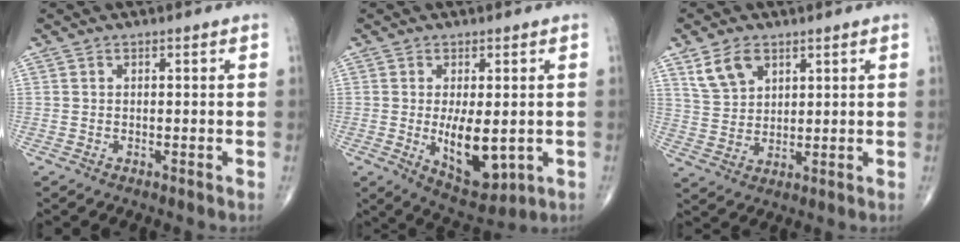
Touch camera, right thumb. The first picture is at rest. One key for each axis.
{"total": 10.4, "fx": -1.2, "fy": 4.7, "fz": 9.2, "tx": -0.129, "ty": -0.021, "tz": -0.002}
{"total": 6.9, "fx": 3.9, "fy": 4.4, "fz": 3.7, "tx": -0.059, "ty": -0.015, "tz": 0.082}